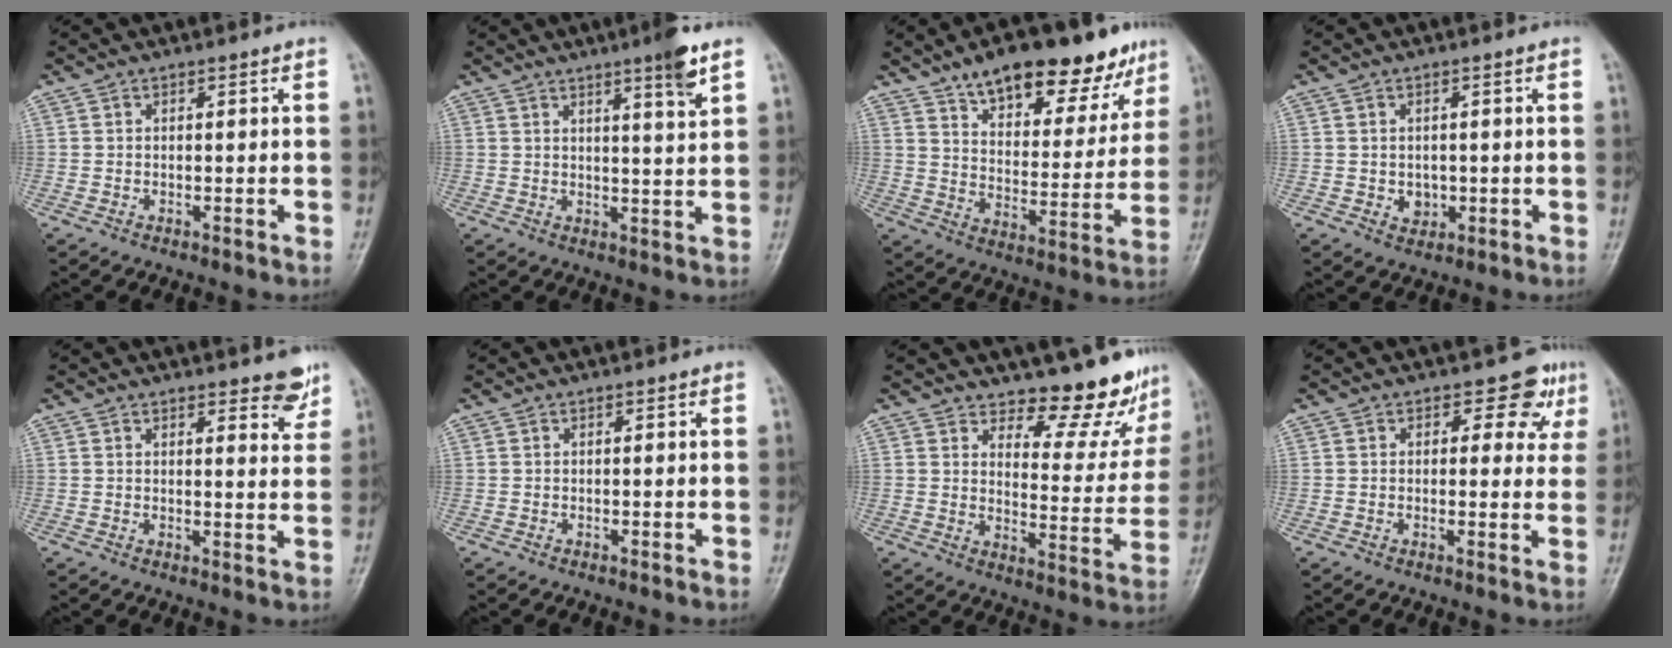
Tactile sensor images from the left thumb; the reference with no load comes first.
{"total": 6.1, "force": [3.8, 0.2, 4.8], "torque": [-0.068, -0.024, 0.056]}
{"total": 20.7, "force": [14.0, 8.5, 12.6], "torque": [-0.135, -0.048, 0.213]}
{"total": 2.7, "force": [-0.3, 2.3, 1.5], "torque": [-0.011, 0.000, 0.002]}
{"total": 5.1, "force": [3.8, 1.6, 3.1], "torque": [-0.013, -0.024, 0.044]}
{"total": 0.0}
{"total": 12.7, "force": [11.4, 4.0, 3.8], "torque": [-0.012, -0.110, 0.143]}
{"total": 5.6, "force": [3.1, 3.8, 2.7], "torque": [0.007, -0.010, 0.029]}